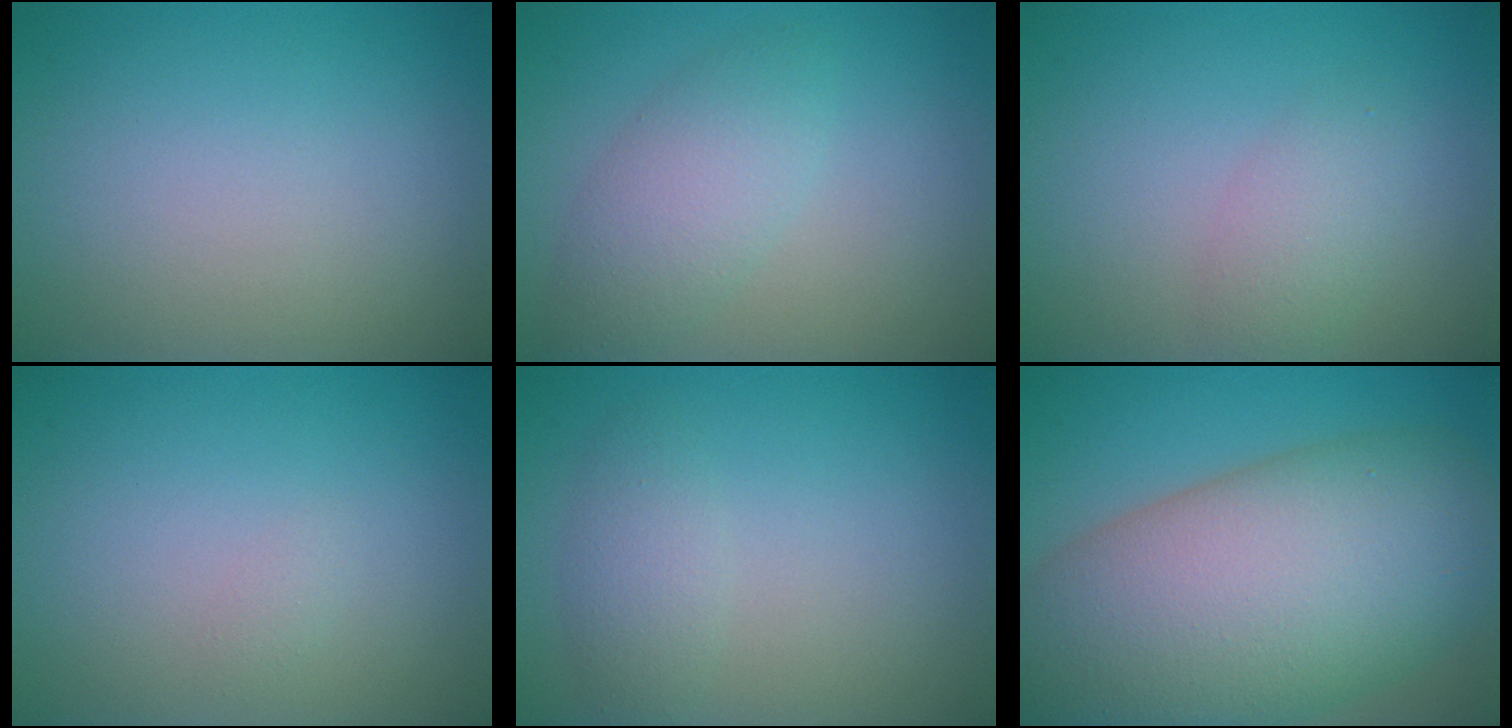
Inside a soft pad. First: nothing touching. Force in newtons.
{"total": 3.5, "press": 3.5, "slide": 0.1}
{"total": 2.2, "press": 2.2, "slide": 0.1}
{"total": 0.5, "press": 0.5, "slide": 0.0}
{"total": 2.0, "press": 2.0, "slide": 0.0}
{"total": 15.7, "press": 15.7, "slide": 0.8}